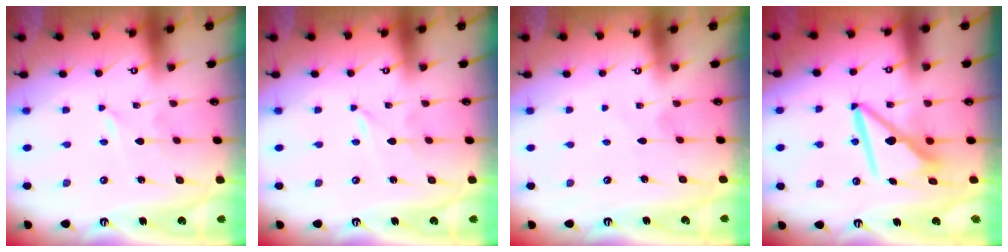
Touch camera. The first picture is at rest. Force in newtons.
{"total": 0.0}
{"total": 2.2, "press": 2.2, "slide": 0.3}
{"total": 9.4, "press": 9.3, "slide": 1.1}